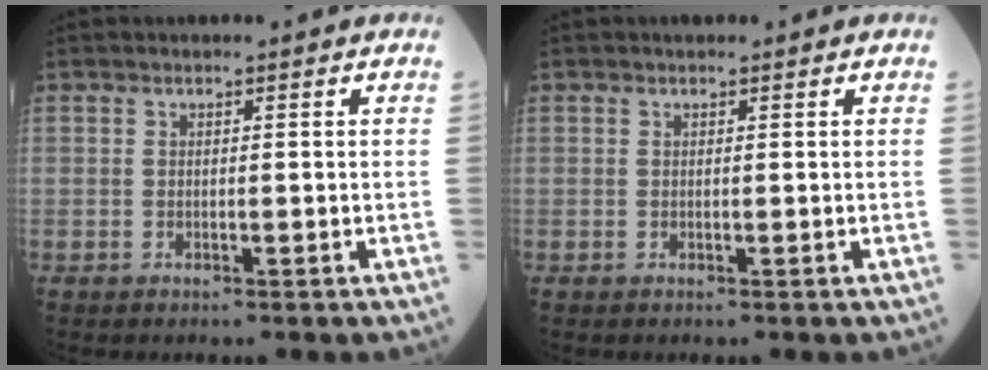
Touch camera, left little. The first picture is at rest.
{"total": 0.6, "force": [0.4, 0.3, 0.2], "torque": [-0.011, 0.006, 0.006]}